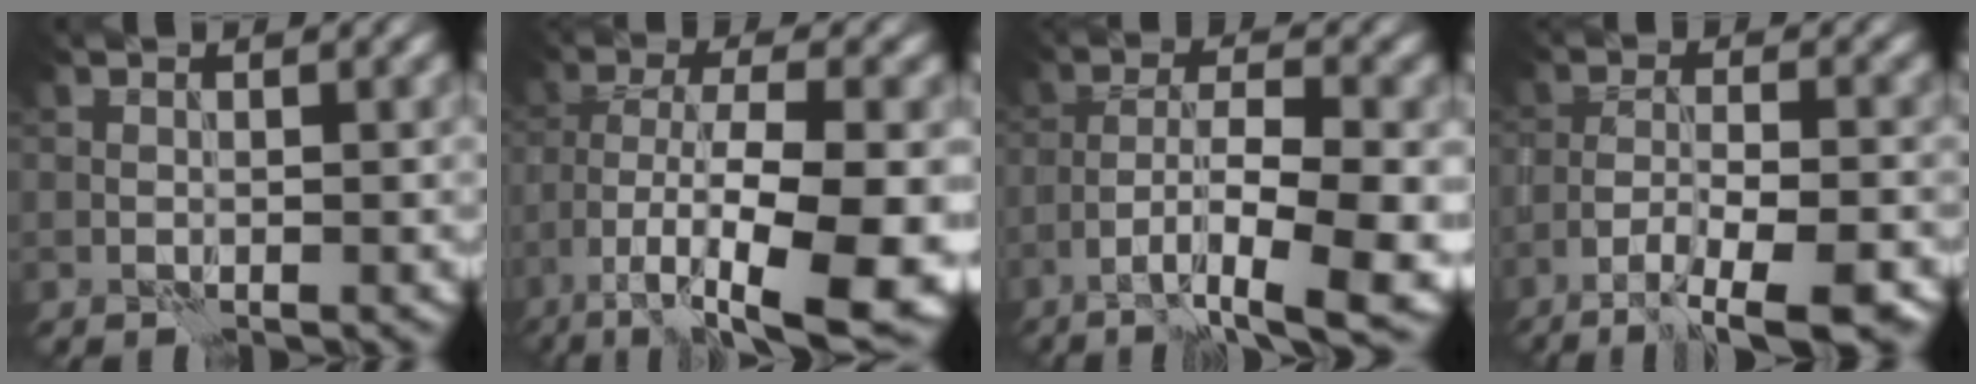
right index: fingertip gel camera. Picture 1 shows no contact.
{"total": 13.7, "force": [-6.5, 4.9, 11.1], "torque": [-0.202, -0.014, -0.096]}
{"total": 11.5, "force": [-5.5, 3.2, 9.5], "torque": [-0.160, -0.004, -0.080]}
{"total": 8.1, "force": [-5.7, 1.8, 5.5], "torque": [-0.083, -0.010, -0.089]}